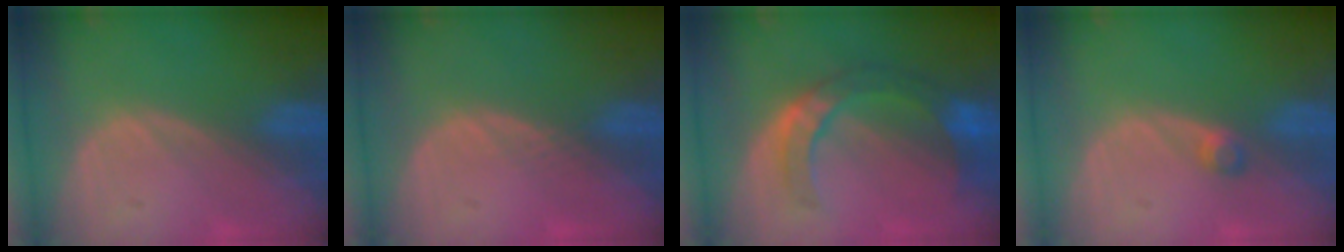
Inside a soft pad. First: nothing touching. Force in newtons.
{"total": 0.7, "press": 0.6, "slide": 0.3}
{"total": 7.7, "press": 7.3, "slide": 2.4}
{"total": 1.6, "press": 1.4, "slide": 0.8}